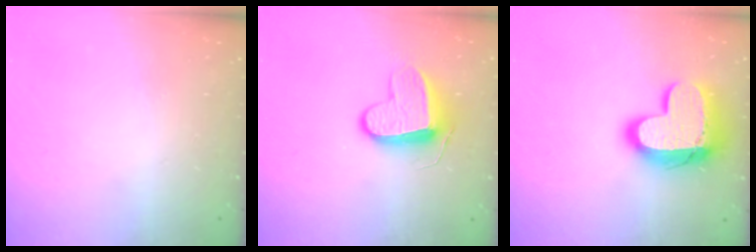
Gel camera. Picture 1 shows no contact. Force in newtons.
{"total": 10.3, "press": 10.2, "slide": 1.2}
{"total": 17.4, "press": 17.3, "slide": 1.5}